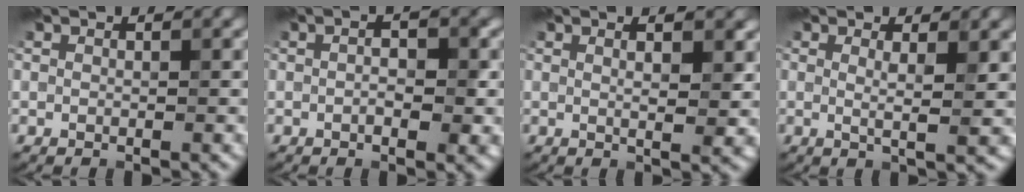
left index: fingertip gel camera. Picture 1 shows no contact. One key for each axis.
{"total": 3.0, "fx": -0.1, "fy": 1.3, "fz": 2.6, "tx": -0.013, "ty": -0.005, "tz": -0.013}
{"total": 4.3, "fx": 1.6, "fy": 1.5, "fz": 3.7, "tx": -0.031, "ty": 0.011, "tz": 0.006}
{"total": 2.9, "fx": 0.8, "fy": 0.6, "fz": 2.7, "tx": -0.039, "ty": -0.007, "tz": 0.009}